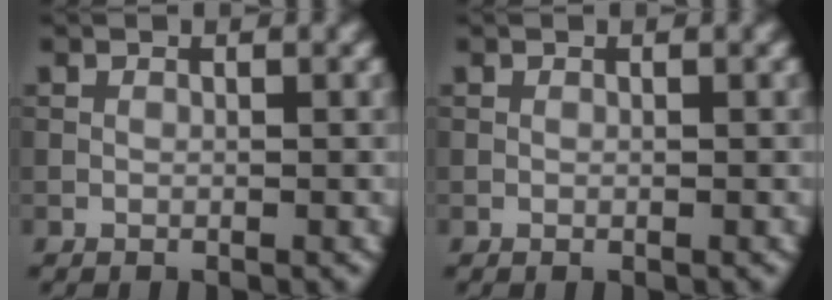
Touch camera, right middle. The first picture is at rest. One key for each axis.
{"total": 0.0}